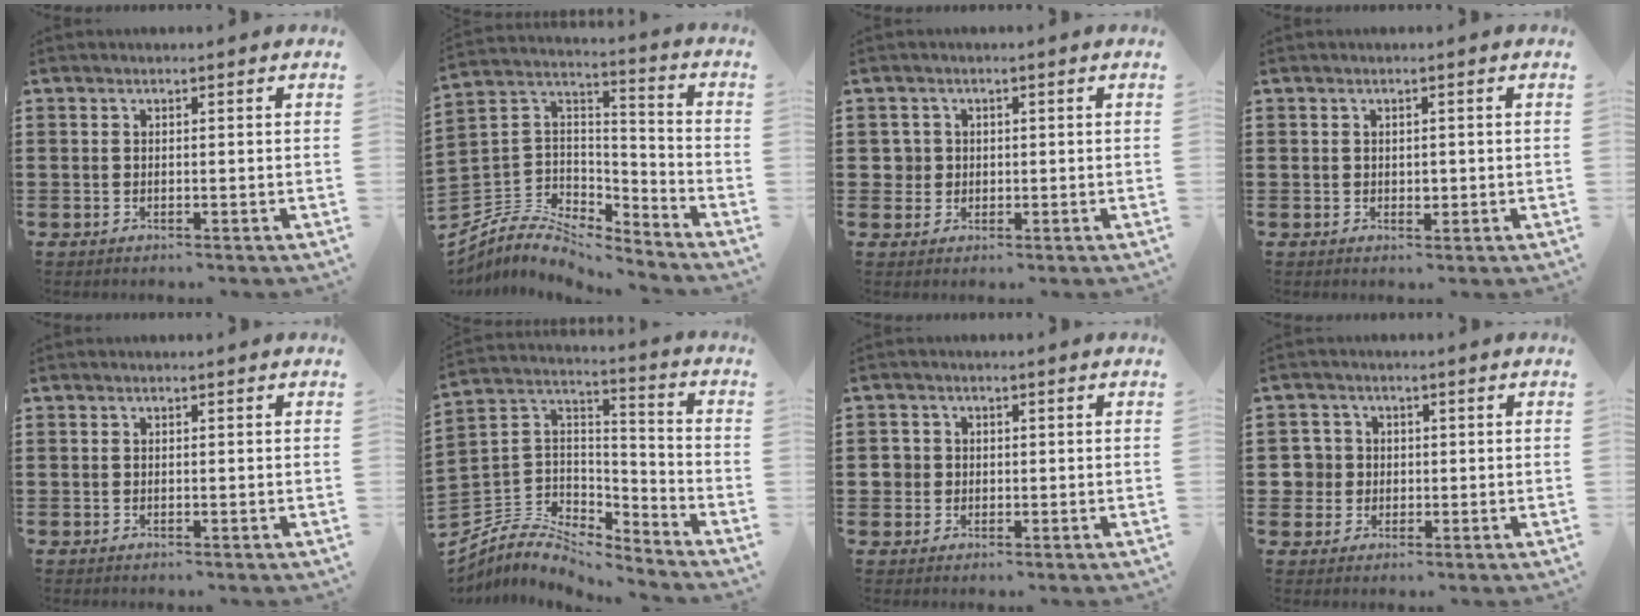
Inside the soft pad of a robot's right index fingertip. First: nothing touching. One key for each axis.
{"total": 6.0, "fx": -5.1, "fy": 2.8, "fz": 1.2, "tx": -0.050, "ty": -0.003, "tz": -0.107}
{"total": 2.4, "fx": 0.1, "fy": 2.3, "fz": 0.5, "tx": -0.021, "ty": 0.008, "tz": -0.001}
{"total": 1.2, "fx": 0.2, "fy": 0.9, "fz": 0.8, "tx": -0.016, "ty": 0.006, "tz": 0.002}
{"total": 0.0}
{"total": 5.6, "fx": -4.8, "fy": 2.6, "fz": 1.0, "tx": -0.042, "ty": -0.005, "tz": -0.100}
{"total": 2.5, "fx": 0.0, "fy": 2.4, "fz": 0.8, "tx": -0.024, "ty": 0.009, "tz": -0.003}
{"total": 3.9, "fx": 0.0, "fy": 3.8, "fz": 0.8, "tx": -0.042, "ty": 0.009, "tz": -0.005}